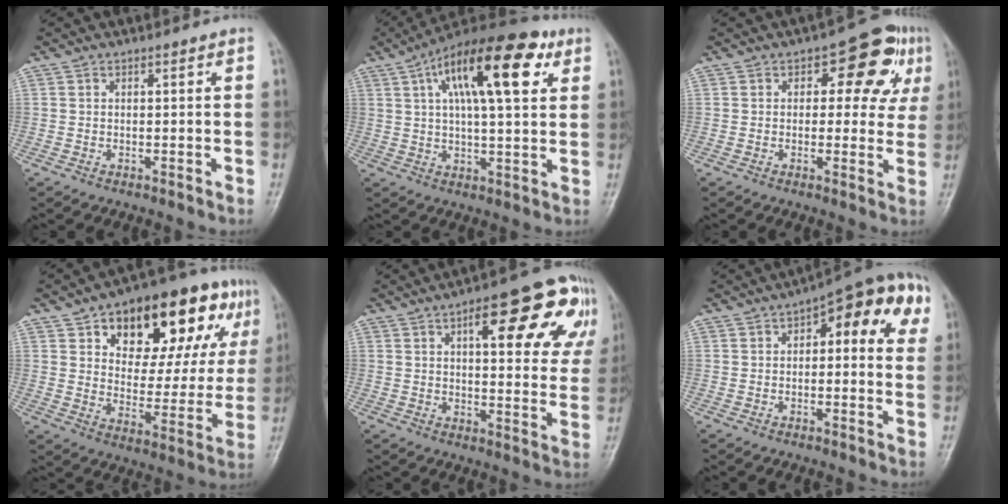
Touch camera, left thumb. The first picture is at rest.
{"total": 19.7, "force": [7.8, 7.0, 16.6], "torque": [-0.253, 0.008, 0.117]}
{"total": 10.5, "force": [3.4, 6.2, 7.8], "torque": [-0.042, 0.011, 0.033]}
{"total": 24.4, "force": [11.8, 11.8, 17.8], "torque": [-0.205, -0.005, 0.174]}
{"total": 19.4, "force": [8.1, 6.8, 16.2], "torque": [-0.172, -0.002, 0.099]}
{"total": 13.9, "force": [4.5, 5.9, 11.8], "torque": [-0.105, 0.024, 0.044]}